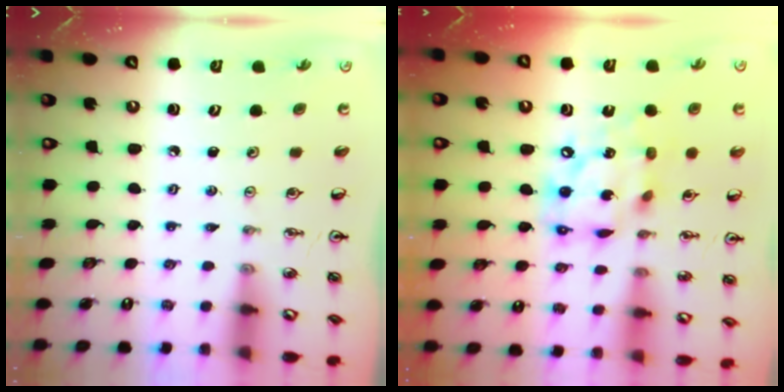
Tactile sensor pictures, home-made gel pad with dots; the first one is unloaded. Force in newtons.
{"total": 14.6, "press": 14.5, "slide": 1.2}